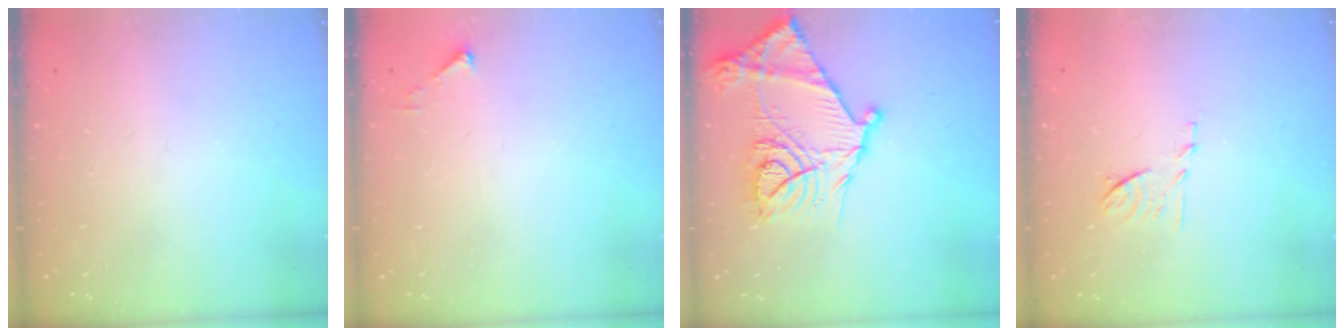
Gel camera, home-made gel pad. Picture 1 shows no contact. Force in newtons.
{"total": 2.7, "press": 2.7, "slide": 0.3}
{"total": 22.3, "press": 22.2, "slide": 2.0}
{"total": 6.9, "press": 6.8, "slide": 1.0}